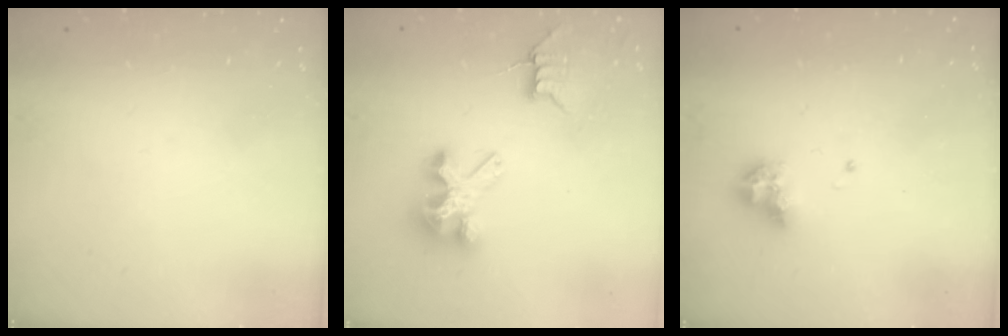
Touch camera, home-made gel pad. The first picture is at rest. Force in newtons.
{"total": 7.2, "press": 7.1, "slide": 0.6}
{"total": 8.5, "press": 8.4, "slide": 0.9}